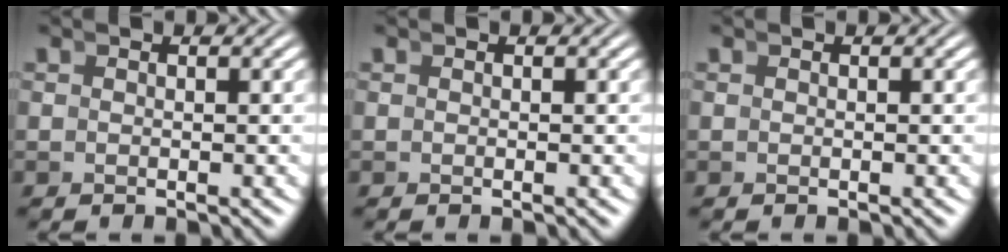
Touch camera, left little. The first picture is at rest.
{"total": 0.0}
{"total": 0.0}